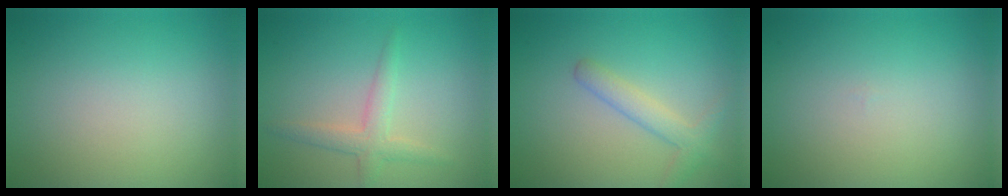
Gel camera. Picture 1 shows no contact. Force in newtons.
{"total": 2.4, "press": 2.4, "slide": 0.1}
{"total": 2.5, "press": 2.5, "slide": 0.2}
{"total": 0.0}